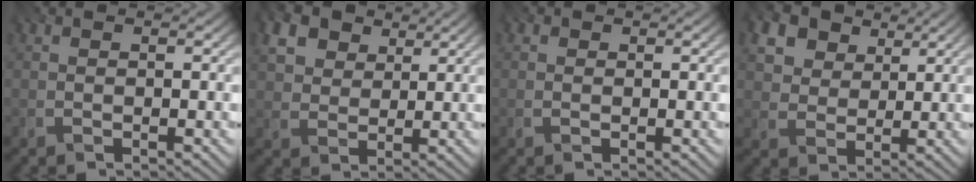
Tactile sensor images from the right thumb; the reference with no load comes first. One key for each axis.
{"total": 7.1, "fx": 3.7, "fy": 4.8, "fz": 3.7, "tx": -0.110, "ty": 0.002, "tz": 0.070}
{"total": 0.7, "fx": 0.1, "fy": 0.6, "fz": 0.2, "tx": -0.003, "ty": 0.000, "tz": 0.001}
{"total": 10.7, "fx": 6.0, "fy": 7.3, "fz": 5.0, "tx": -0.163, "ty": 0.006, "tz": 0.116}